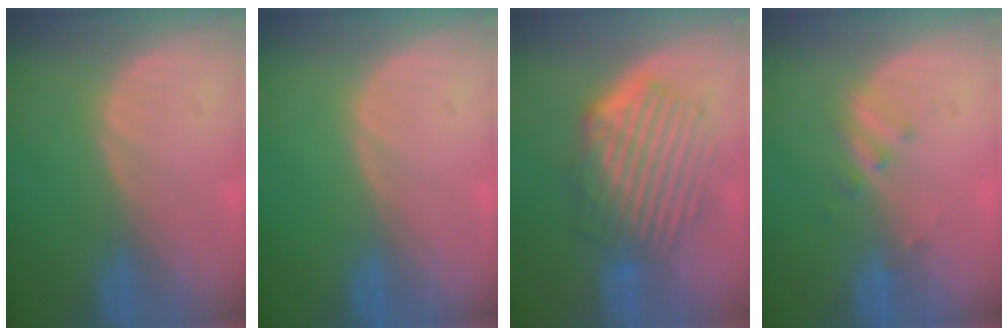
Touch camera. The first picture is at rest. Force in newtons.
{"total": 0.0}
{"total": 9.4, "press": 8.4, "slide": 4.4}
{"total": 2.5, "press": 2.2, "slide": 1.2}